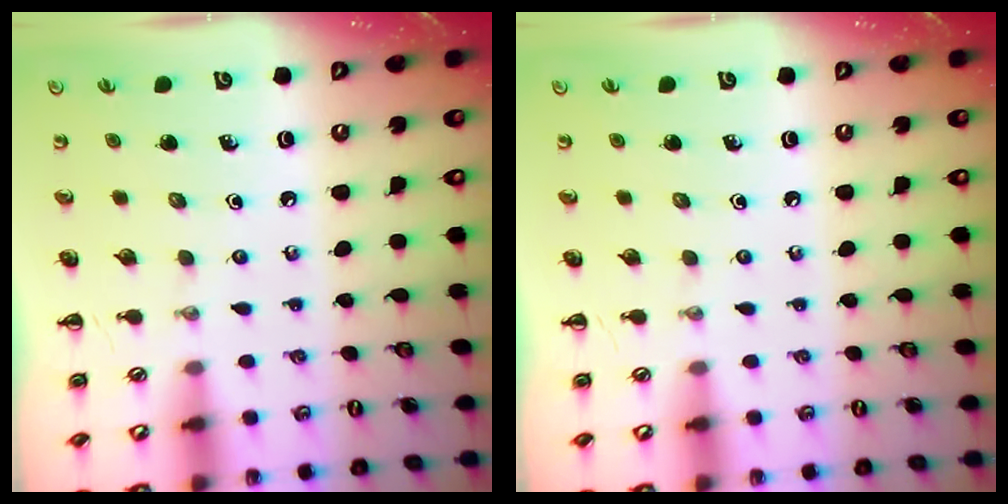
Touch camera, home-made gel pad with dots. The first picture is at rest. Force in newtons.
{"total": 0.0}